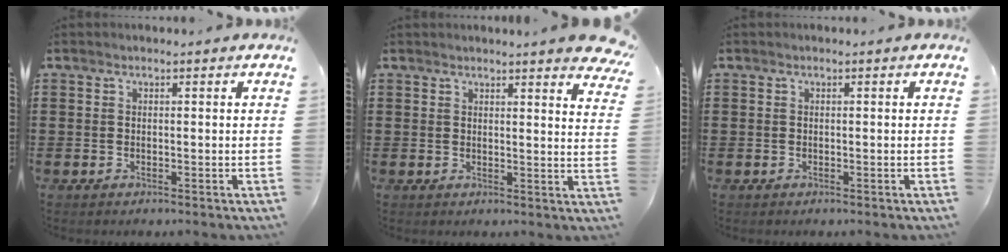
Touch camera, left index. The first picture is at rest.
{"total": 3.6, "force": [3.3, -0.6, 1.2], "torque": [-0.018, -0.020, 0.057]}
{"total": 0.0}